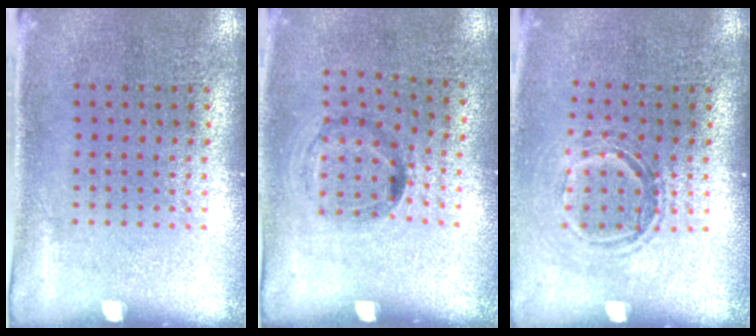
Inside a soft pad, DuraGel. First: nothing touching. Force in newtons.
{"total": 1.2, "press": 0.7, "slide": 1.0}
{"total": 1.5, "press": 1.2, "slide": 0.9}